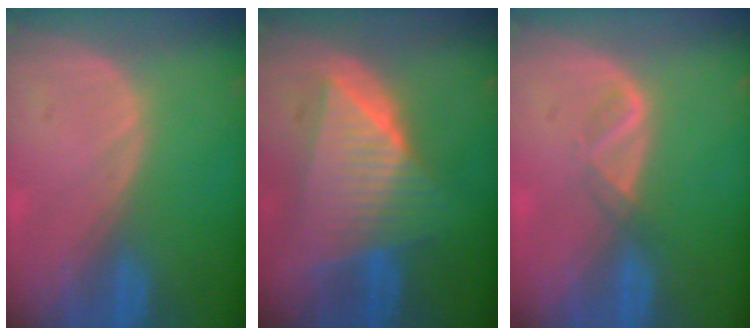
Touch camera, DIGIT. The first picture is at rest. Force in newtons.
{"total": 9.6, "press": 9.5, "slide": 0.6}
{"total": 1.9, "press": 1.8, "slide": 0.7}